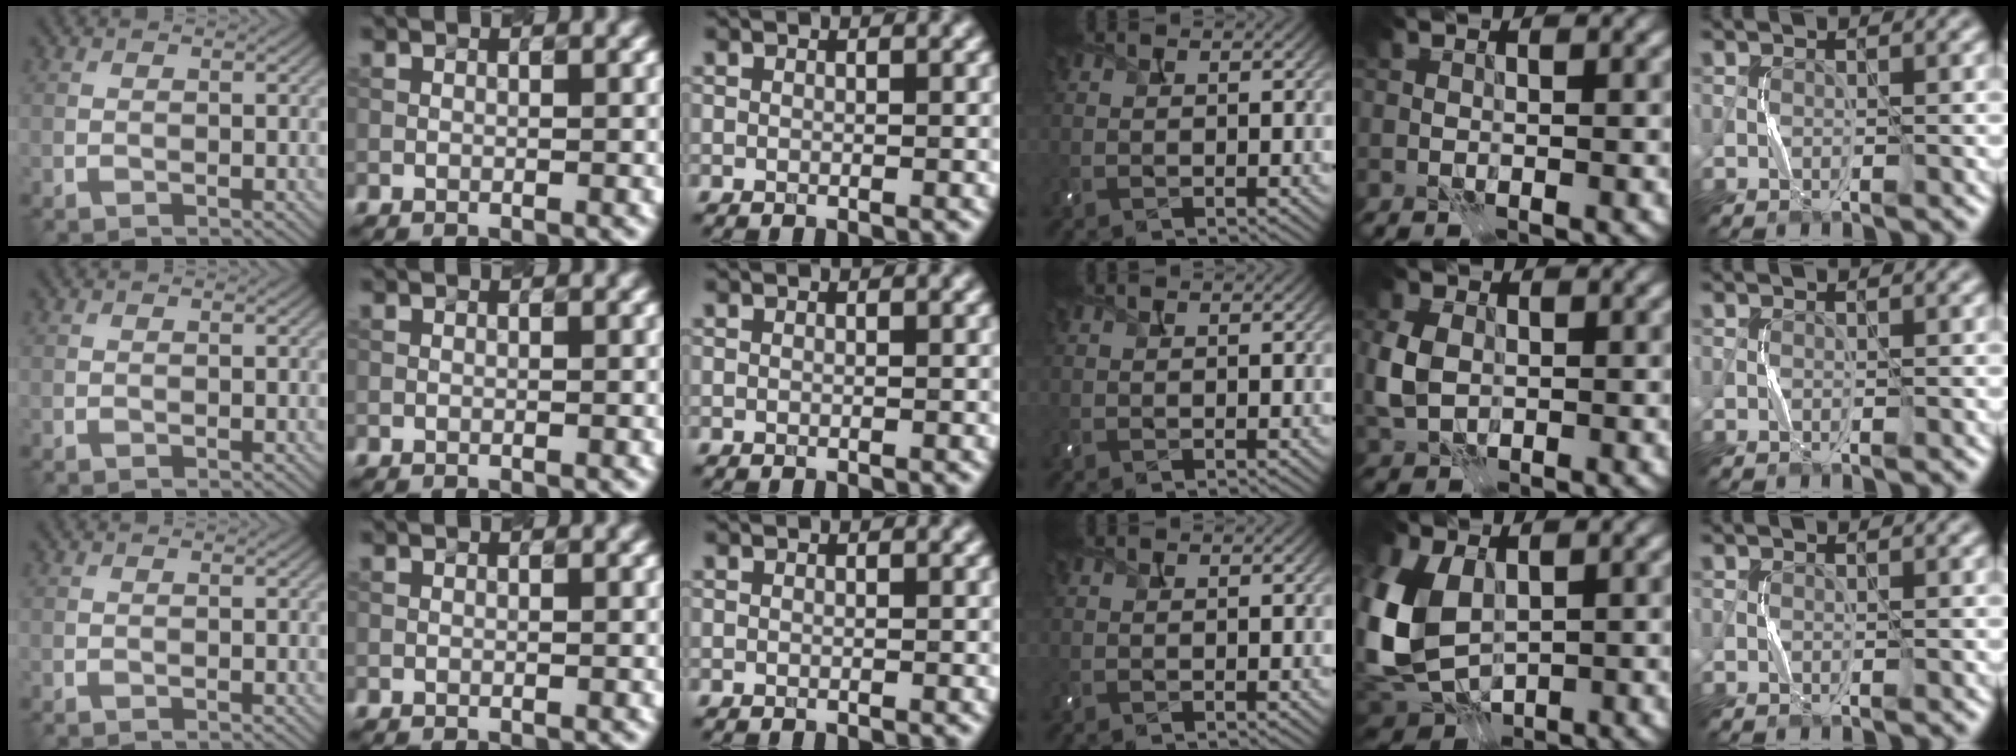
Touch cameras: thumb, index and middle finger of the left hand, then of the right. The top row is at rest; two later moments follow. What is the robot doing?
{"motion": "press", "object": "camera"}